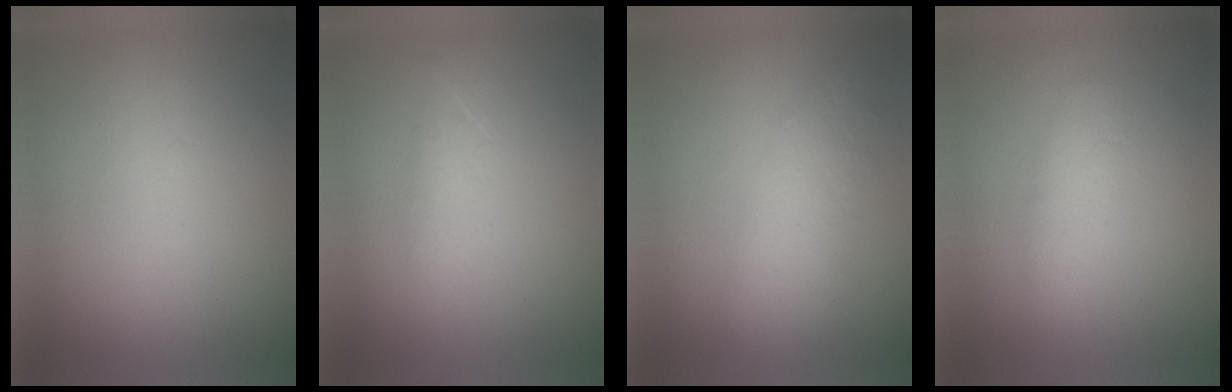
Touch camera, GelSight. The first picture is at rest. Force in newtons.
{"total": 1.8}
{"total": 3.7}
{"total": 2.3}